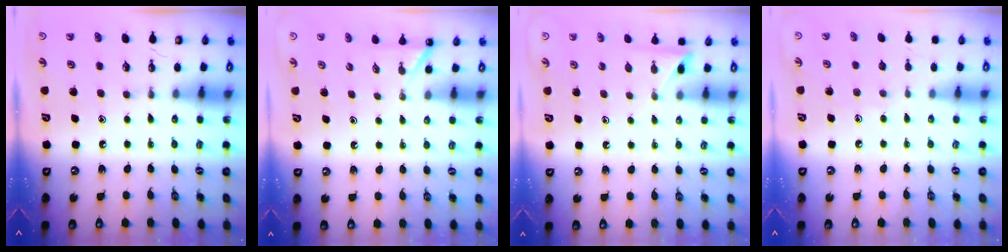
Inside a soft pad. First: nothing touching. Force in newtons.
{"total": 2.3, "press": 2.3, "slide": 0.2}
{"total": 3.3, "press": 3.3, "slide": 0.4}
{"total": 4.7, "press": 4.6, "slide": 0.6}